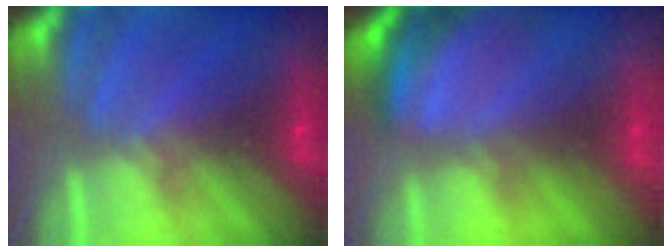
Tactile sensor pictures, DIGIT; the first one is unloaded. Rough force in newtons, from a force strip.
{"total": 8.9}